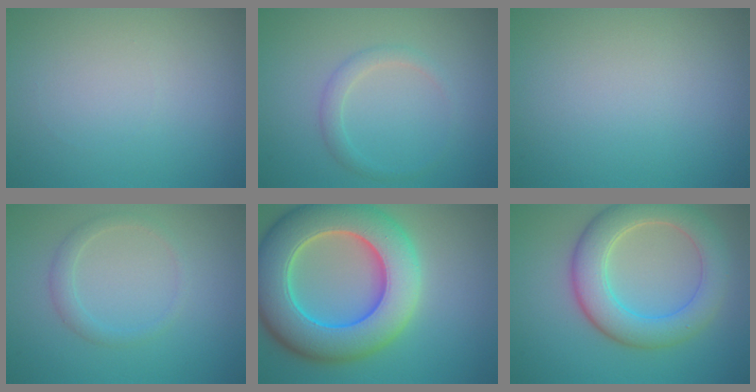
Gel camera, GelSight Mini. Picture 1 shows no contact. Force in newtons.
{"total": 1.4, "press": 1.4, "slide": 0.0}
{"total": 0.0}
{"total": 1.5, "press": 1.5, "slide": 0.2}
{"total": 11.6, "press": 11.6, "slide": 0.7}
{"total": 6.4, "press": 6.4, "slide": 0.4}